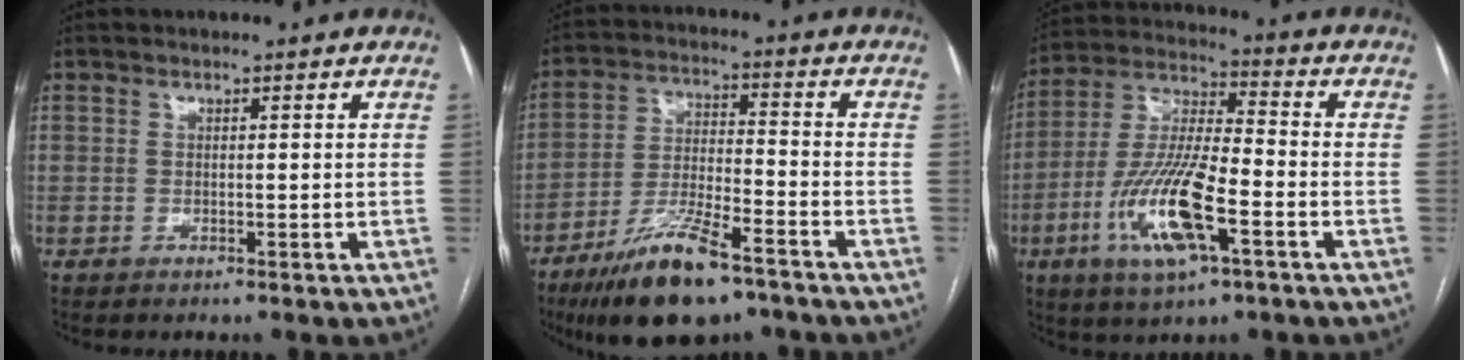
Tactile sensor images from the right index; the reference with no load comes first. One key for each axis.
{"total": 14.0, "fx": -9.5, "fy": 3.3, "fz": 9.7, "tx": -0.183, "ty": -0.017, "tz": -0.166}
{"total": 15.2, "fx": -5.7, "fy": 3.4, "fz": 13.6, "tx": -0.282, "ty": -0.009, "tz": -0.102}